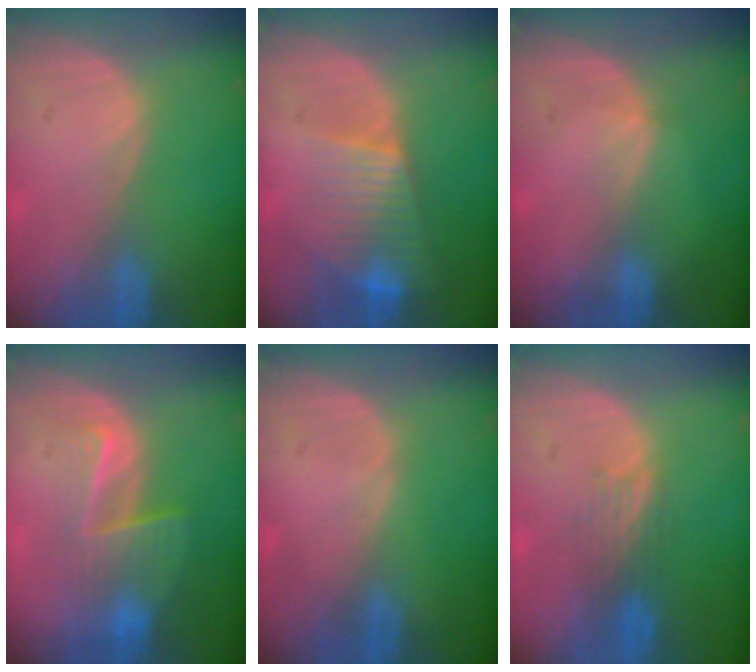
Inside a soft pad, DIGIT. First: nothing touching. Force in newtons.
{"total": 7.9, "press": 6.7, "slide": 4.2}
{"total": 1.3, "press": 0.9, "slide": 0.9}
{"total": 6.5, "press": 6.0, "slide": 2.4}
{"total": 0.0}
{"total": 3.8, "press": 3.1, "slide": 2.1}